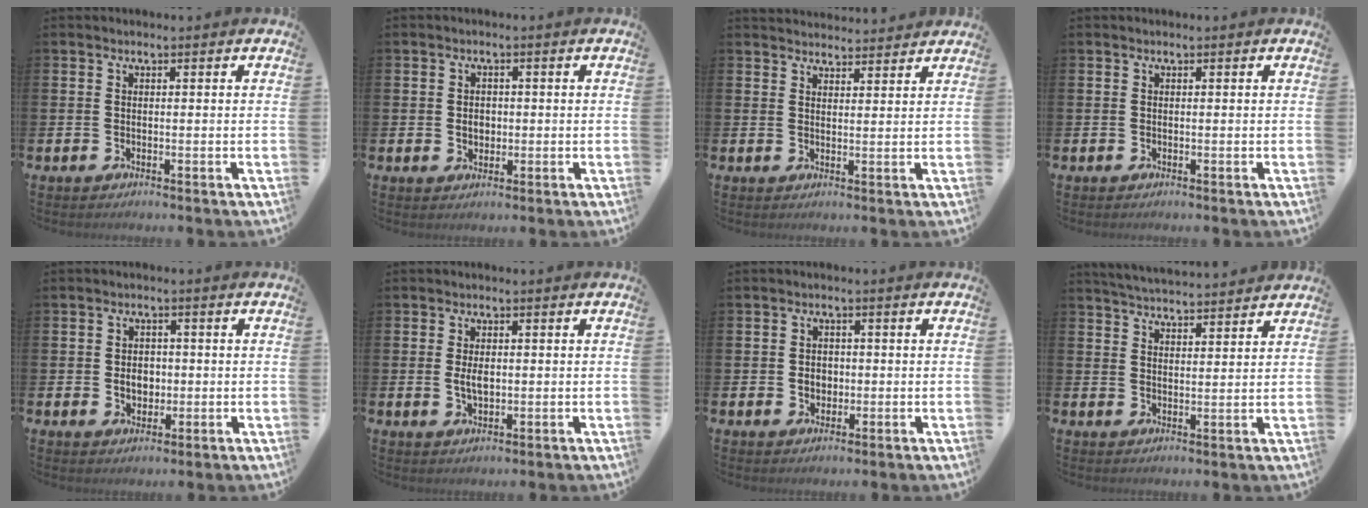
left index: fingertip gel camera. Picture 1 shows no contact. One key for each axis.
{"total": 2.2, "fx": 0.0, "fy": 1.9, "fz": 1.2, "tx": -0.004, "ty": 0.001, "tz": -0.009}
{"total": 3.1, "fx": 3.0, "fy": 0.5, "fz": -0.1, "tx": 0.011, "ty": -0.021, "tz": 0.053}
{"total": 0.0}
{"total": 3.2, "fx": -0.2, "fy": 2.5, "fz": 2.0, "tx": -0.022, "ty": 0.000, "tz": -0.011}
{"total": 3.0, "fx": 0.2, "fy": 1.7, "fz": 2.5, "tx": -0.037, "ty": 0.001, "tz": 0.000}
{"total": 2.4, "fx": -0.1, "fy": 2.1, "fz": 1.2, "tx": -0.006, "ty": 0.000, "tz": -0.010}
{"total": 4.6, "fx": 4.6, "fy": 0.0, "fz": 0.1, "tx": -0.016, "ty": -0.028, "tz": 0.084}